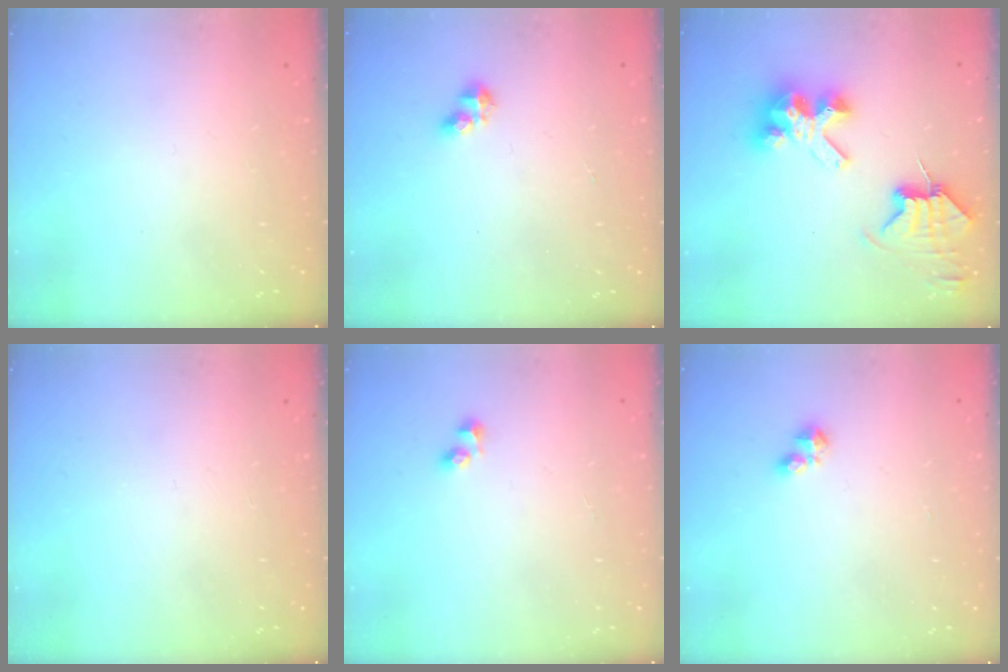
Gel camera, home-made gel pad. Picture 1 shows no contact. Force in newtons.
{"total": 2.9, "press": 2.9, "slide": 0.3}
{"total": 9.9, "press": 9.9, "slide": 1.1}
{"total": 0.0}
{"total": 3.0, "press": 2.7, "slide": 1.3}
{"total": 4.2, "press": 4.2, "slide": 0.6}